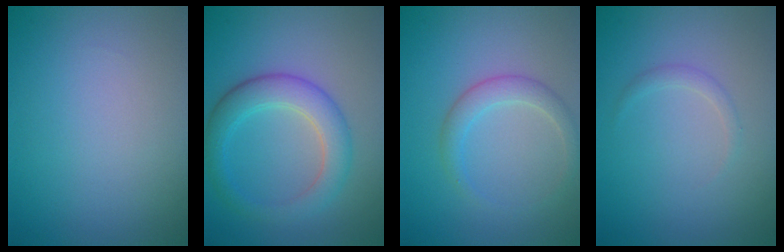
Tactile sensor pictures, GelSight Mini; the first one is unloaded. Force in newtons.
{"total": 4.4, "press": 4.4, "slide": 0.1}
{"total": 2.2, "press": 2.2, "slide": 0.1}
{"total": 0.9, "press": 0.9, "slide": 0.1}